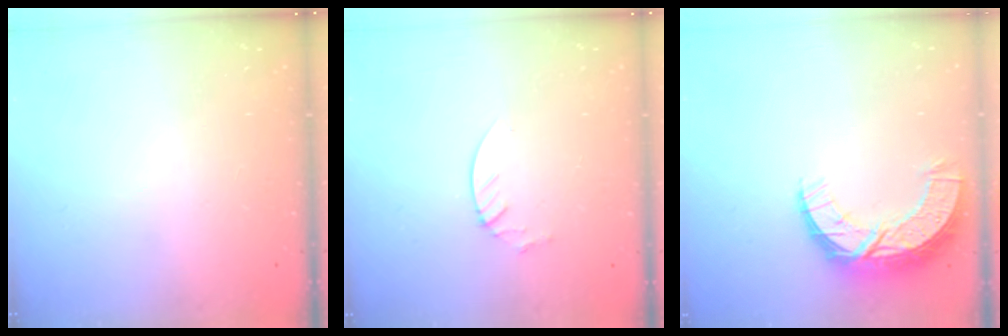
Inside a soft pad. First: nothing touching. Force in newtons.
{"total": 2.1, "press": 2.1, "slide": 0.2}
{"total": 11.6, "press": 11.6, "slide": 0.7}